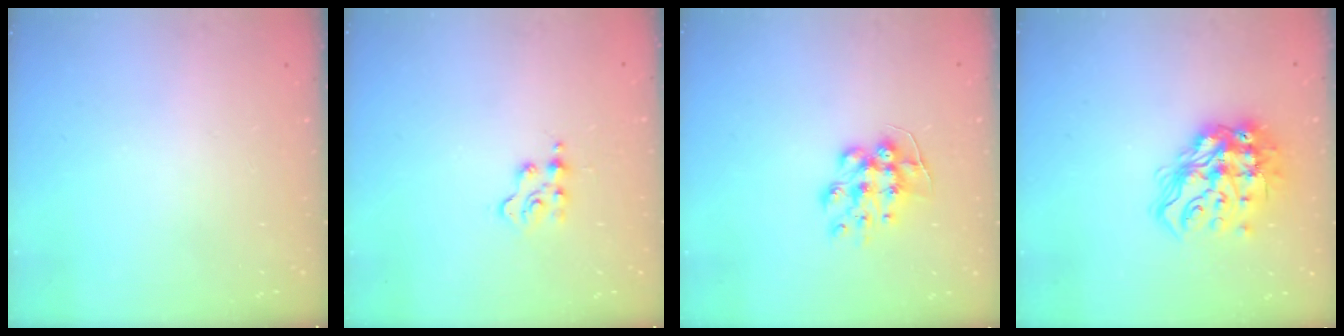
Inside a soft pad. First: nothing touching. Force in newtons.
{"total": 2.6, "press": 2.6, "slide": 0.4}
{"total": 10.4, "press": 10.4, "slide": 0.8}
{"total": 16.6, "press": 16.5, "slide": 1.9}